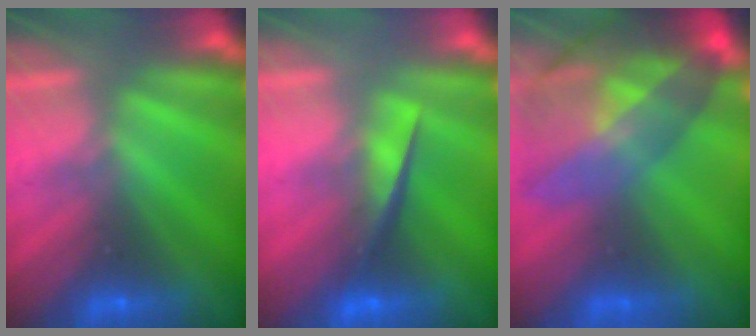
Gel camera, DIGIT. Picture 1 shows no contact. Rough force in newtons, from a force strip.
{"total": 4.5}
{"total": 7.3}